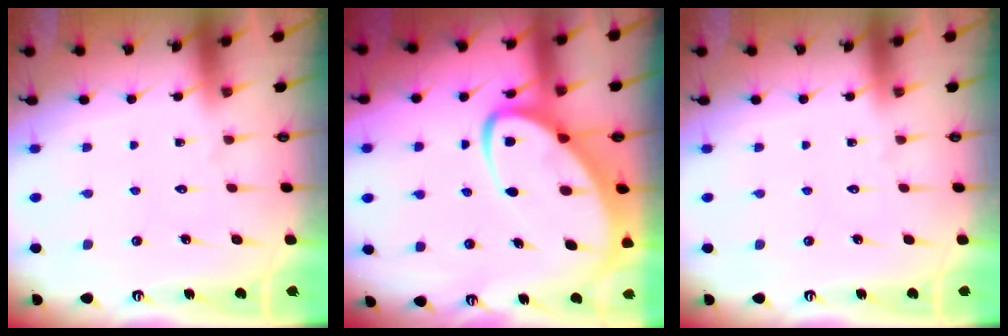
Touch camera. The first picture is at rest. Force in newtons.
{"total": 10.0, "press": 9.9, "slide": 1.1}
{"total": 0.0}